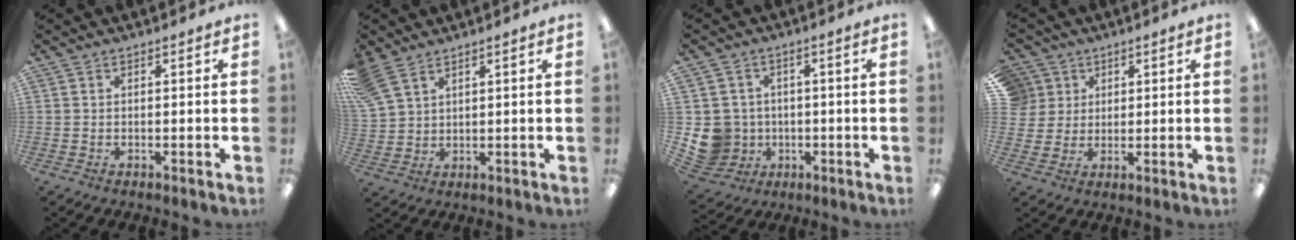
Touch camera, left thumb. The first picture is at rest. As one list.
[{"total": 7.1, "force": [5.2, 3.8, 3.0], "torque": [-0.082, -0.012, 0.101]}, {"total": 8.4, "force": [-1.1, 8.2, 1.7], "torque": [-0.065, 0.012, -0.010]}, {"total": 6.4, "force": [2.9, 5.7, 0.1], "torque": [-0.015, -0.004, 0.057]}]